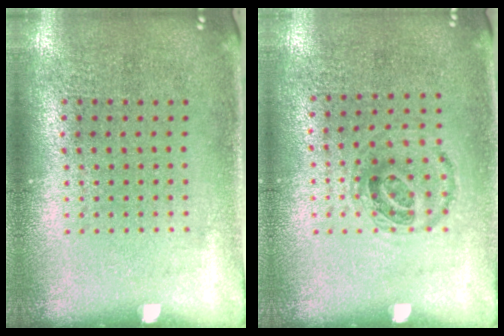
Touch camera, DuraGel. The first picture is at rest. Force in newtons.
{"total": 0.9, "press": 0.7, "slide": 0.5}